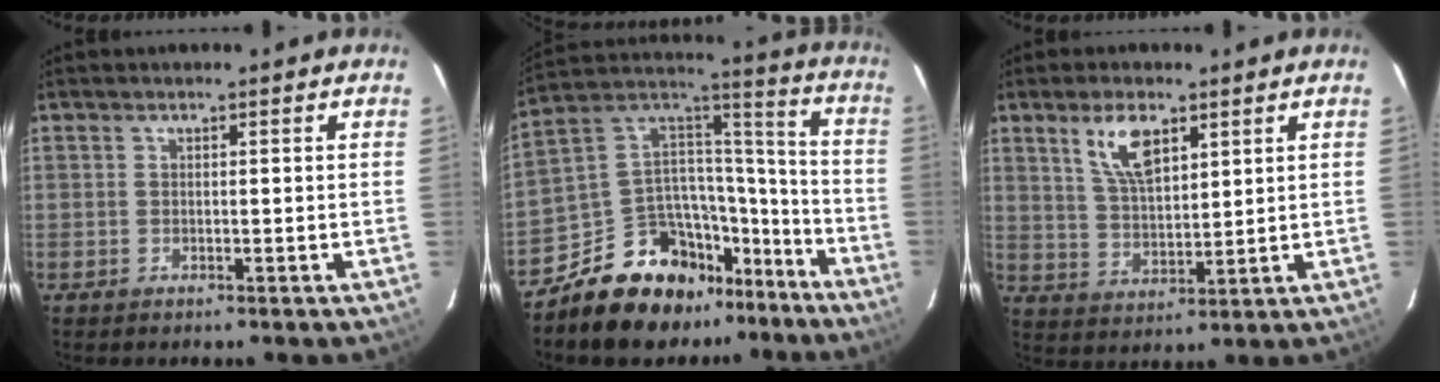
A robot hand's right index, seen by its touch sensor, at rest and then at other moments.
{"total": 19.0, "force": [-13.8, 10.5, 7.8], "torque": [-0.154, 0.068, -0.206]}
{"total": 8.3, "force": [4.5, 3.6, 6.0], "torque": [-0.111, 0.006, 0.091]}